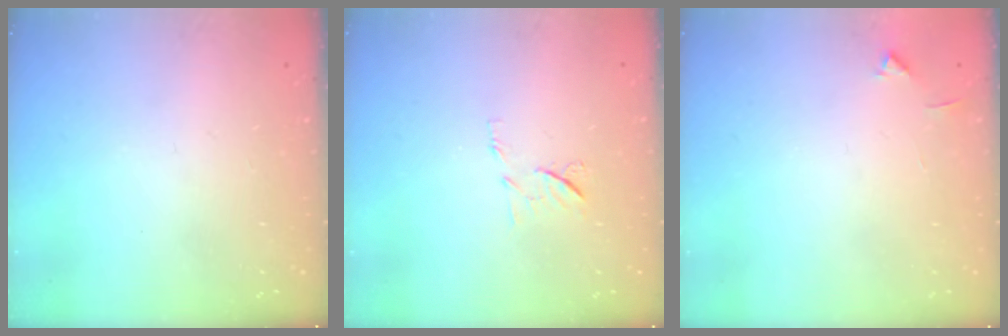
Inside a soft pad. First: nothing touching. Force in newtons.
{"total": 6.7, "press": 6.6, "slide": 1.0}
{"total": 4.0, "press": 3.9, "slide": 0.5}